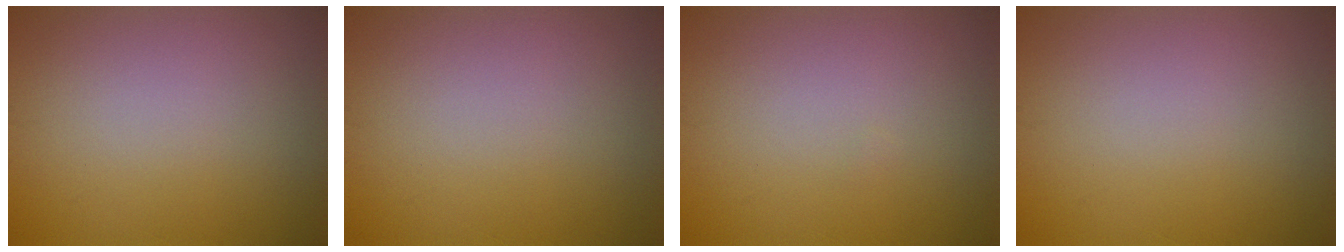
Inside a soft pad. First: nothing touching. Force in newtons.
{"total": 0.0}
{"total": 0.0}
{"total": 0.0}